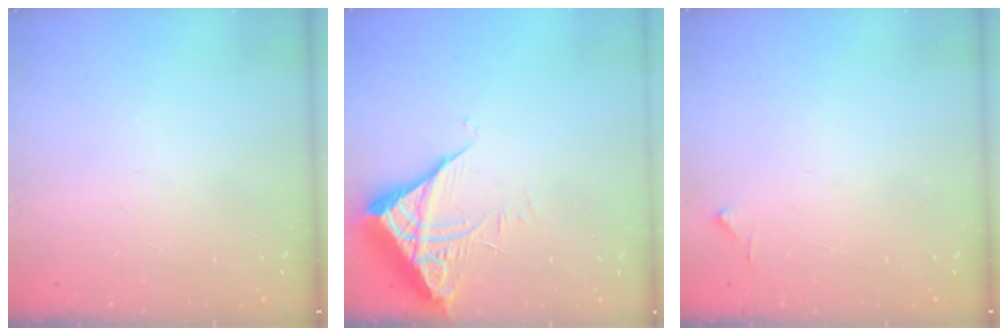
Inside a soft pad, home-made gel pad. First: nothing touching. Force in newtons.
{"total": 7.0, "press": 7.0, "slide": 0.6}
{"total": 3.4, "press": 3.4, "slide": 0.4}